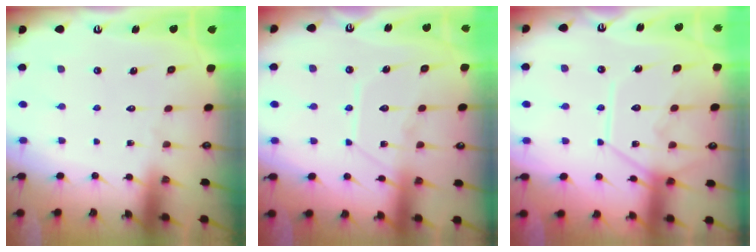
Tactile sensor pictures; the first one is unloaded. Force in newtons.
{"total": 10.5, "press": 10.4, "slide": 0.9}
{"total": 12.2, "press": 12.2, "slide": 1.2}